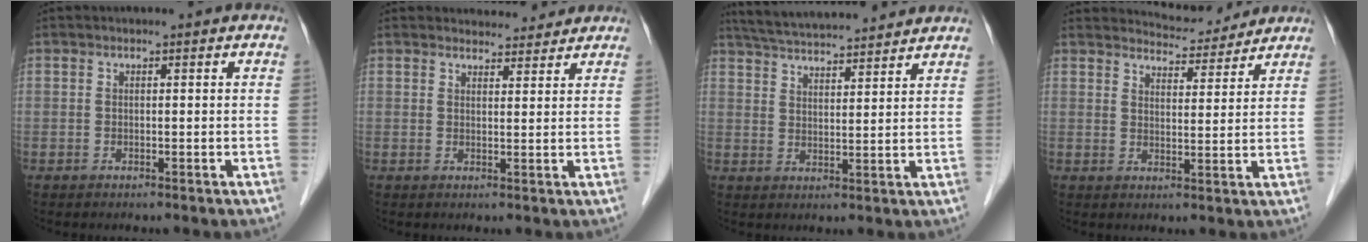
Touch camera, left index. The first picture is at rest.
{"total": 4.2, "force": [4.0, 1.2, 0.2], "torque": [-0.001, 0.005, 0.048]}
{"total": 13.8, "force": [12.8, 1.3, 5.0], "torque": [-0.093, 0.026, 0.195]}
{"total": 6.8, "force": [6.7, 1.1, 0.3], "torque": [-0.010, 0.002, 0.090]}